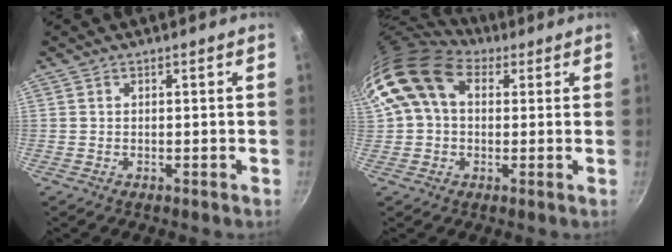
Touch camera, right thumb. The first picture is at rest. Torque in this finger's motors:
{"motor_torque": [2.34, 2.37, 1.12, 0.76, 0.53]}